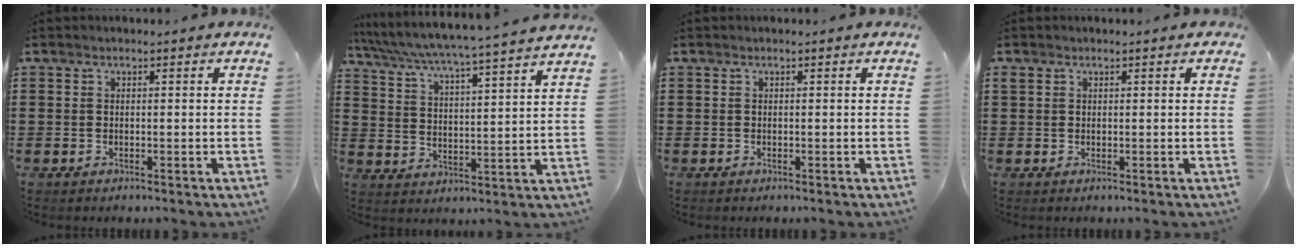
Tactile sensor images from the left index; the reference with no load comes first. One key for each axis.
{"total": 4.4, "fx": 4.0, "fy": -0.8, "fz": 1.6, "tx": -0.053, "ty": -0.039, "tz": 0.058}
{"total": 0.0}
{"total": 1.1, "fx": 0.5, "fy": 0.8, "fz": 0.5, "tx": -0.013, "ty": 0.007, "tz": 0.009}